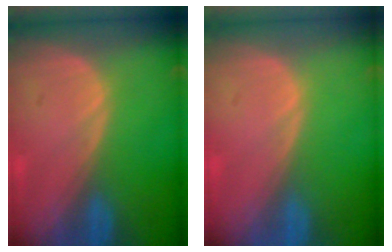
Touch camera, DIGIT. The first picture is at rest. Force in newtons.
{"total": 0.0}